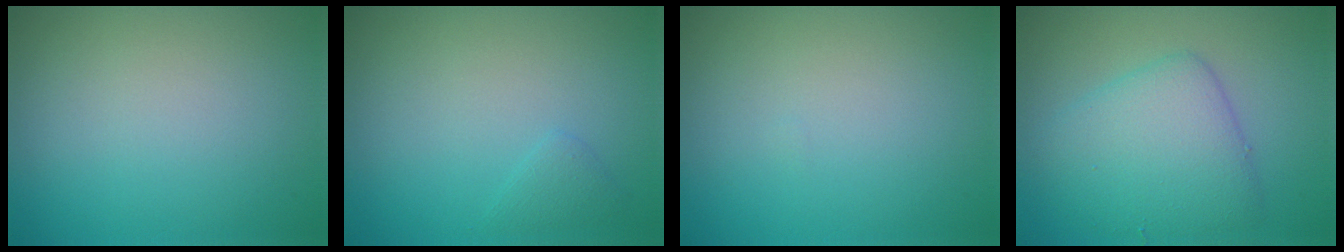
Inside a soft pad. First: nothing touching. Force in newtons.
{"total": 0.9, "press": 0.9, "slide": 0.1}
{"total": 0.0}
{"total": 5.2, "press": 5.2, "slide": 0.1}